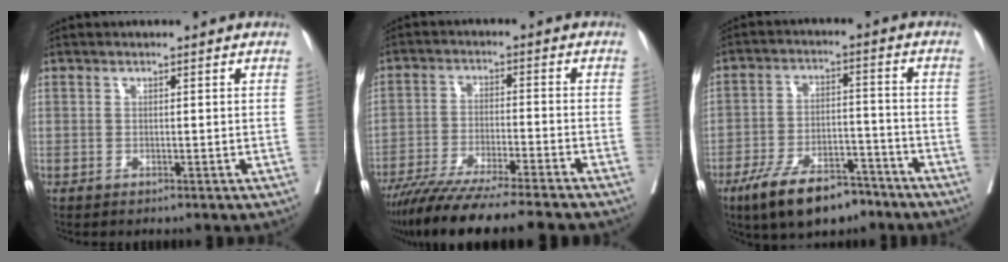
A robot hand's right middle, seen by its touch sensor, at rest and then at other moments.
{"total": 15.1, "force": [-13.0, -0.5, 7.8], "torque": [-0.116, -0.038, -0.209]}
{"total": 12.1, "force": [-8.8, 4.5, 7.0], "torque": [-0.120, -0.002, -0.150]}